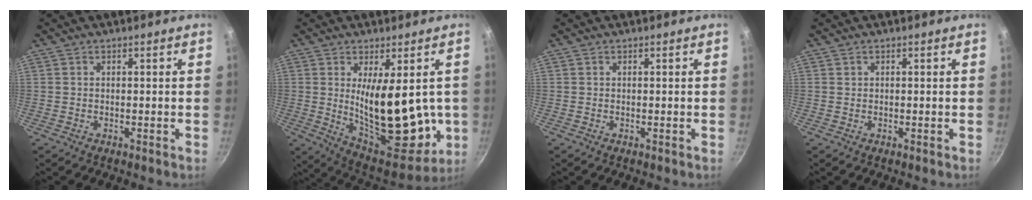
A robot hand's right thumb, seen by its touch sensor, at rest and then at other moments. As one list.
[{"total": 19.8, "force": [0.1, 8.8, 17.7], "torque": [-0.229, -0.046, 0.026]}, {"total": 0.0}, {"total": 0.0}]